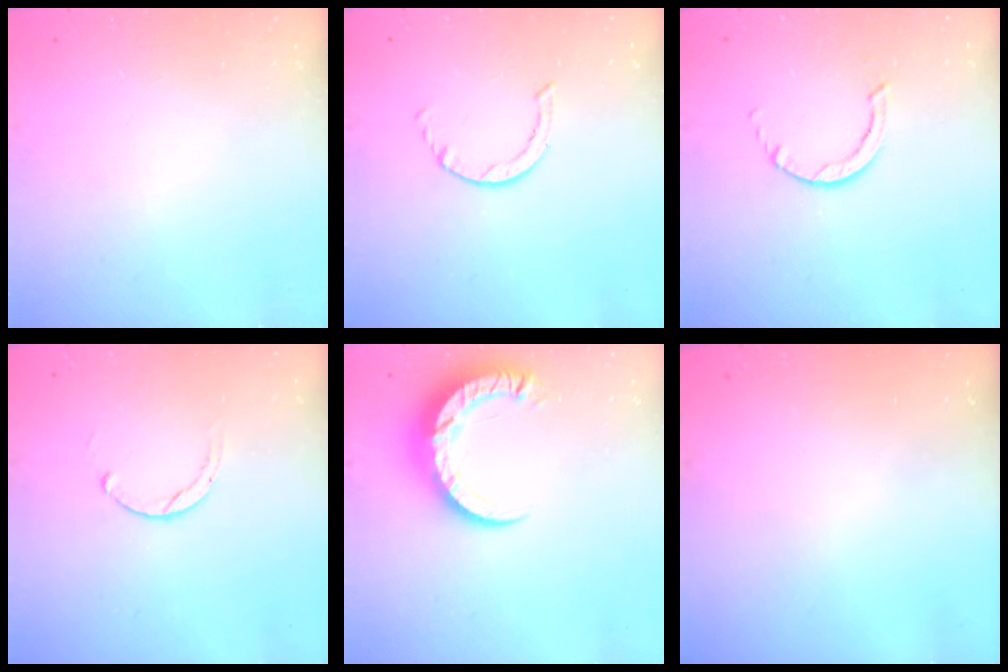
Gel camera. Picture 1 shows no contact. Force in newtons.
{"total": 0.6, "press": 0.6, "slide": 0.1}
{"total": 3.2, "press": 3.2, "slide": 0.4}
{"total": 1.8, "press": 1.8, "slide": 0.2}
{"total": 10.7, "press": 10.6, "slide": 1.1}
{"total": 0.0}